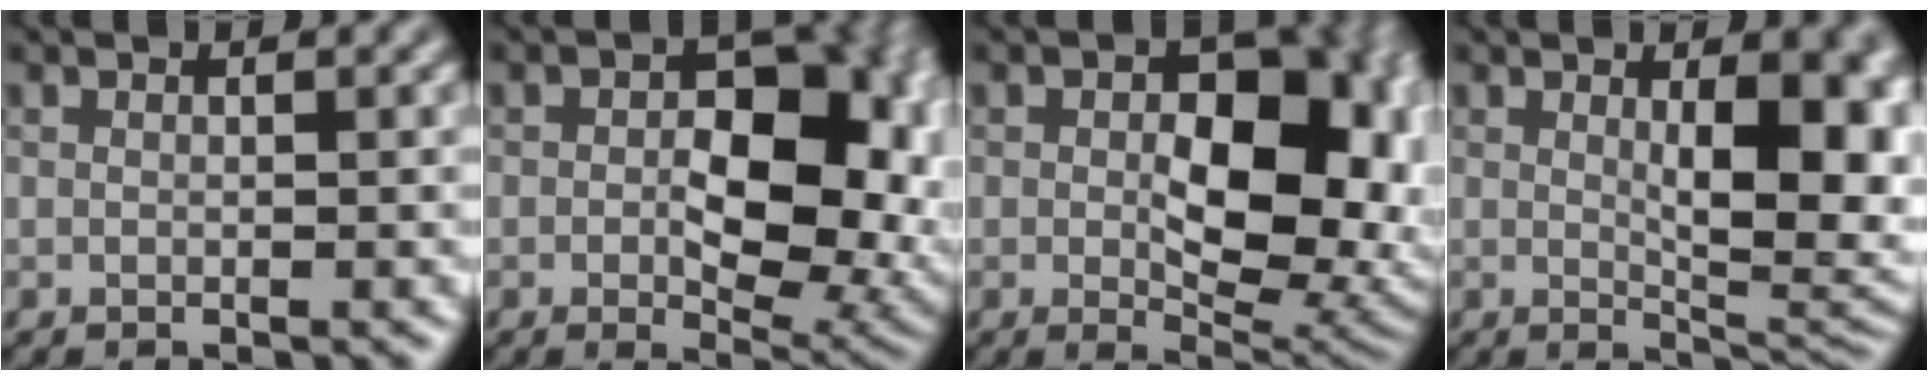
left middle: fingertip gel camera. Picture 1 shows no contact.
{"total": 13.5, "force": [0.6, 8.3, 10.6], "torque": [-0.106, -0.005, 0.017]}
{"total": 13.3, "force": [0.3, 8.0, 10.6], "torque": [-0.116, -0.006, 0.014]}
{"total": 8.1, "force": [1.0, 2.9, 7.5], "torque": [-0.100, -0.010, 0.026]}